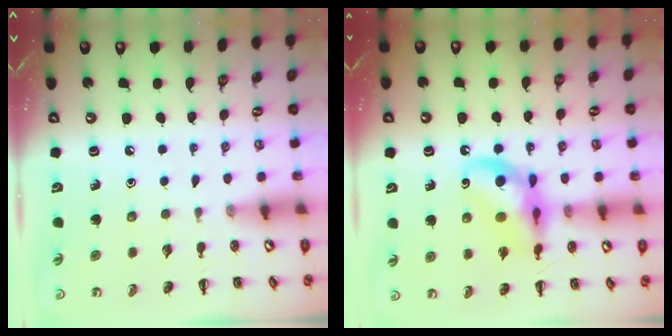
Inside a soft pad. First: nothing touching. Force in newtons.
{"total": 13.8, "press": 13.4, "slide": 3.0}